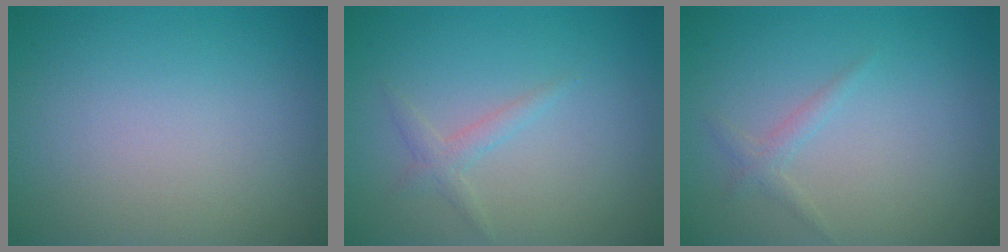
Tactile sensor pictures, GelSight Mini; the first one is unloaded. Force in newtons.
{"total": 1.3, "press": 1.3, "slide": 0.0}
{"total": 1.1, "press": 1.1, "slide": 0.1}